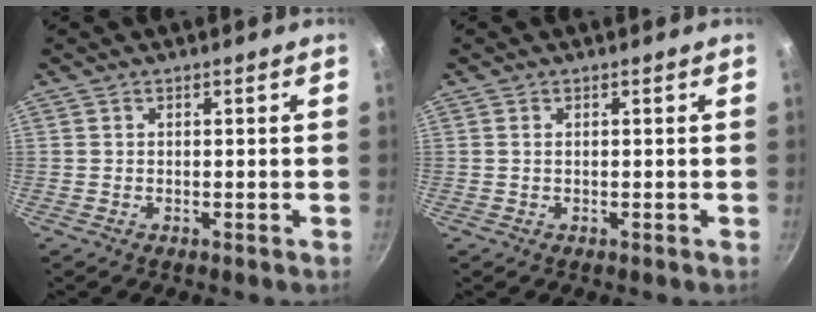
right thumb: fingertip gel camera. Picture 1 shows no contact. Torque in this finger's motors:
{"motor_torque": [-0.34, 0.04, -0.26, 0.19, 0.00]}